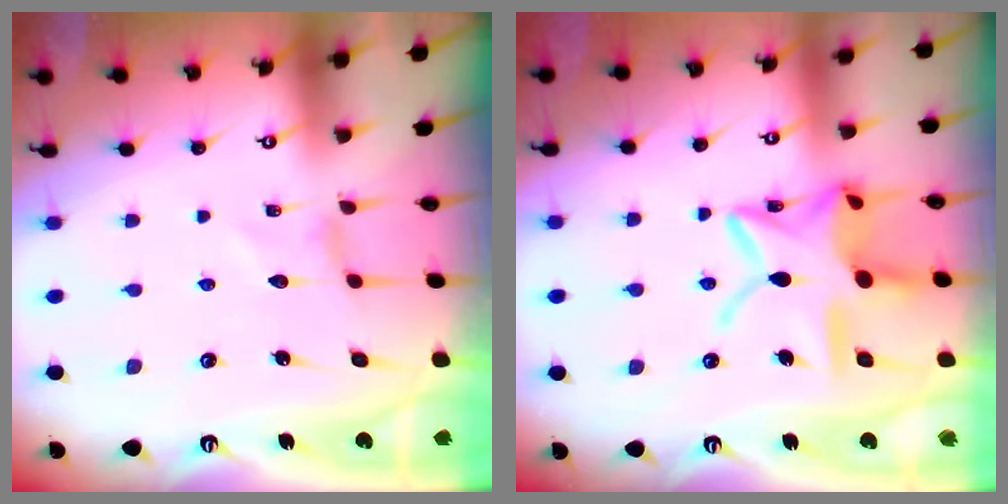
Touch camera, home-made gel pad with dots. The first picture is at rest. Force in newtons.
{"total": 17.5, "press": 17.4, "slide": 1.2}